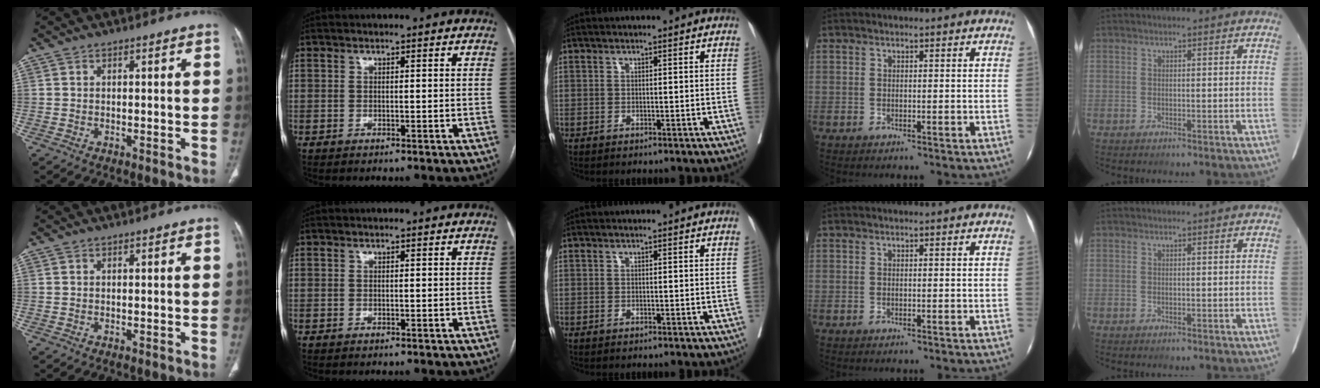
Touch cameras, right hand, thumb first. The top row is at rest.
{}